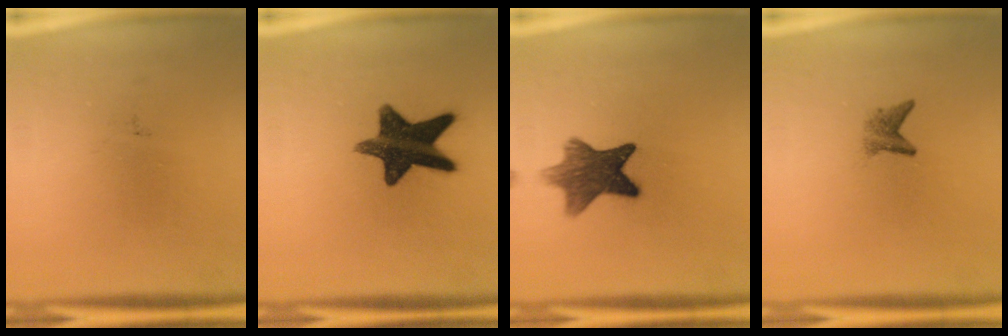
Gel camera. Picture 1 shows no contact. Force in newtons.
{"total": 14.2}
{"total": 9.3}
{"total": 2.0}